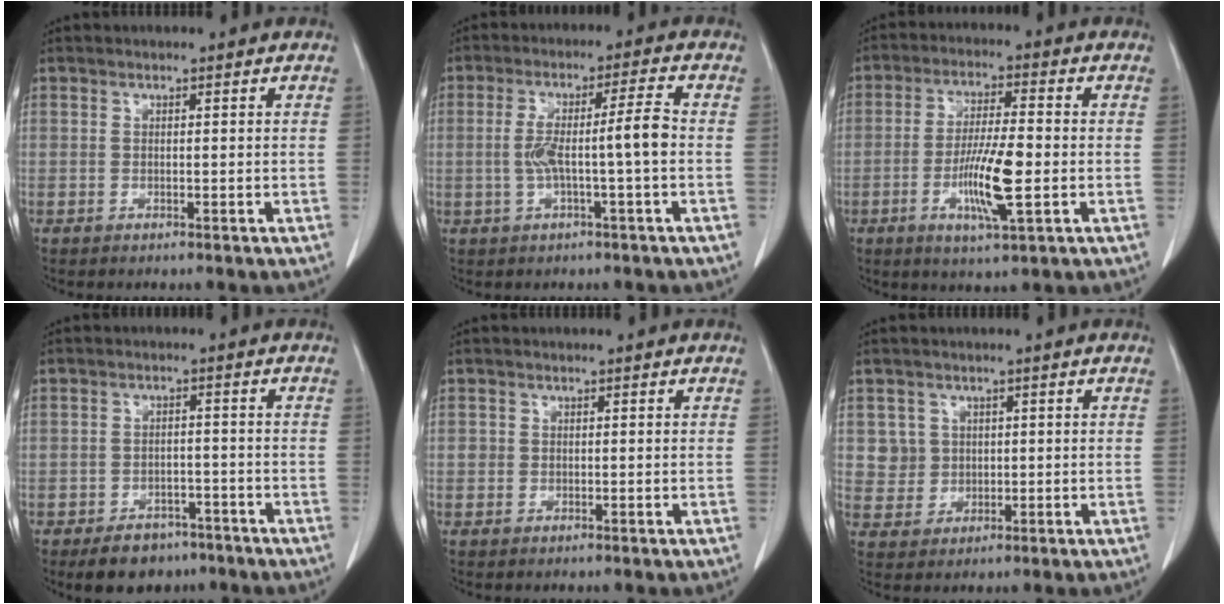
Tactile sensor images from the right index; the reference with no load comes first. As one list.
[{"total": 7.1, "force": [-1.0, -0.2, 7.0], "torque": [-0.133, 0.020, -0.013]}, {"total": 9.6, "force": [-2.4, 1.1, 9.2], "torque": [-0.173, -0.010, -0.044]}, {"total": 6.6, "force": [-4.8, 4.1, 2.2], "torque": [-0.033, 0.005, -0.067]}, {"total": 0.9, "force": [0.0, 0.9, 0.2], "torque": [0.003, 0.004, -0.002]}, {"total": 4.0, "force": [1.1, 3.9, 0.1], "torque": [0.006, 0.007, 0.025]}]